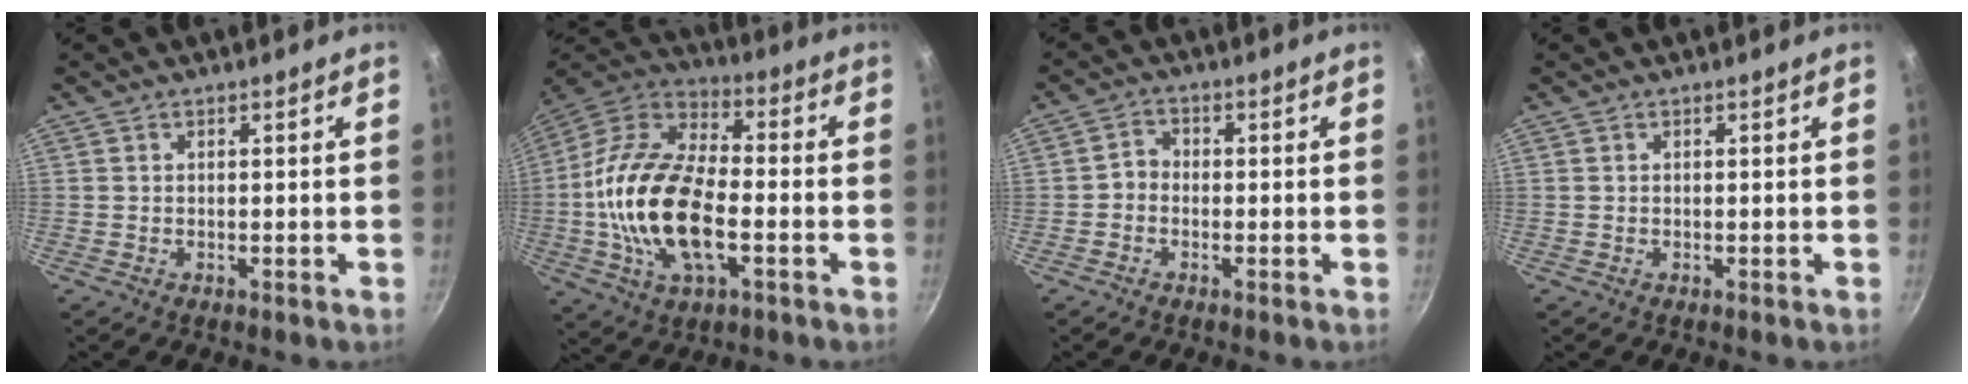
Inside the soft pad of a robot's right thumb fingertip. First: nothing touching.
{"total": 21.2, "force": [-3.7, 10.9, 17.8], "torque": [-0.332, 0.032, -0.082]}
{"total": 2.5, "force": [-1.0, 1.9, 1.1], "torque": [-0.015, 0.019, -0.027]}
{"total": 0.0}